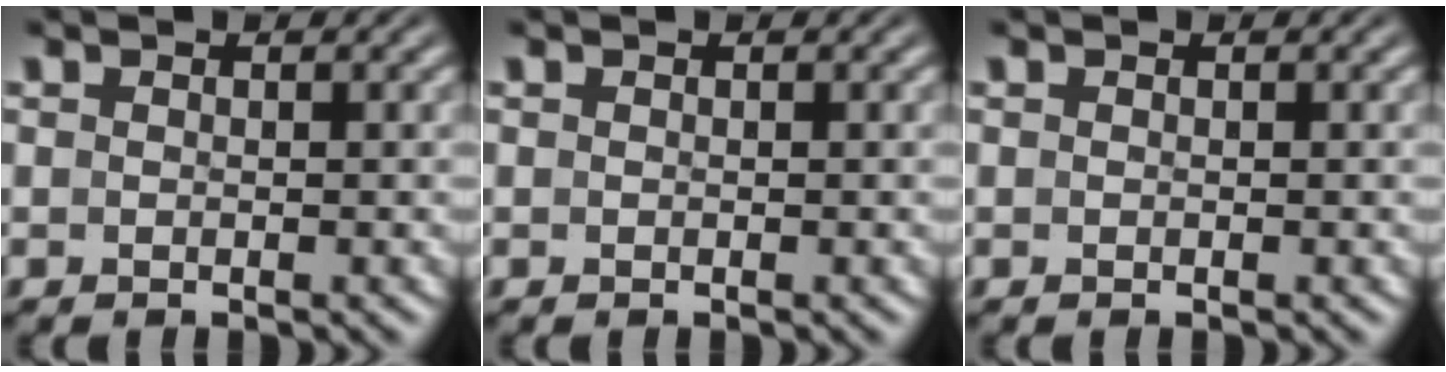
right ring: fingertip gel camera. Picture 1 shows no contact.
{"total": 0.0}
{"total": 0.0}